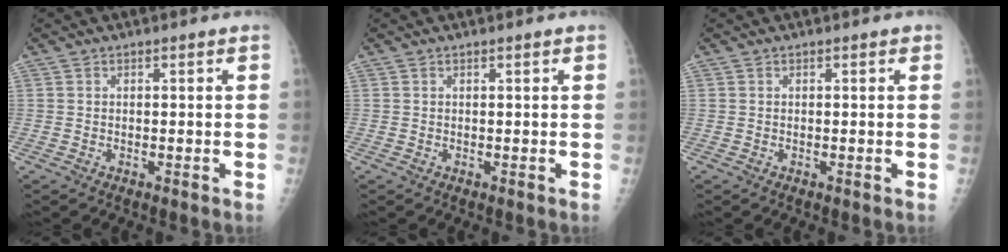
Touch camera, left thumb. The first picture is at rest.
{"total": 0.0}
{"total": 0.0}